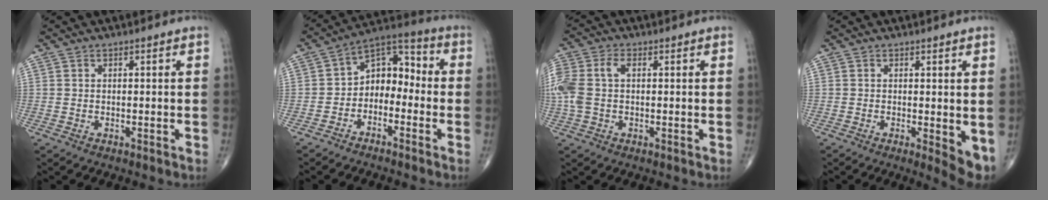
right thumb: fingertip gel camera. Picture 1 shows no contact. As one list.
[{"total": 9.1, "force": [-2.3, 6.5, 6.0], "torque": [-0.060, 0.054, -0.058]}, {"total": 9.1, "force": [0.5, 5.7, 7.0], "torque": [-0.195, 0.026, 0.014]}, {"total": 5.1, "force": [-0.3, 1.5, 4.8], "torque": [-0.063, -0.015, -0.004]}]